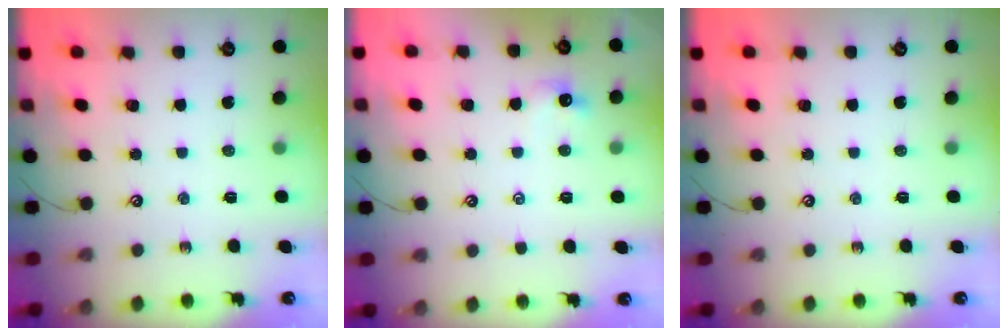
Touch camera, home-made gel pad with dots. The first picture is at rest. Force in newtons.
{"total": 1.4, "press": 1.2, "slide": 0.6}
{"total": 0.0}